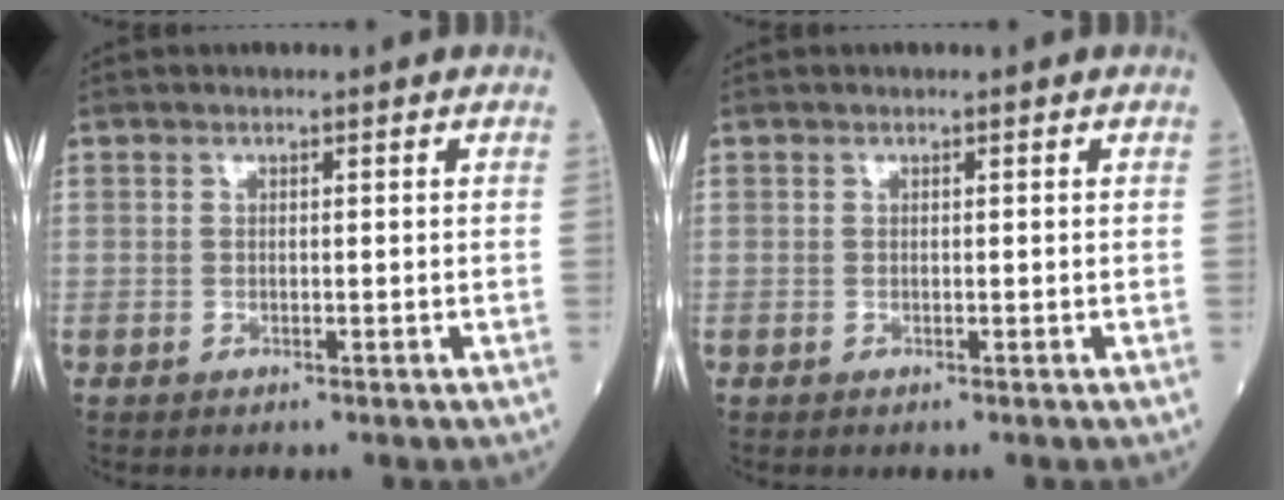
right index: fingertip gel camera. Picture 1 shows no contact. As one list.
[{"total": 0.0}]